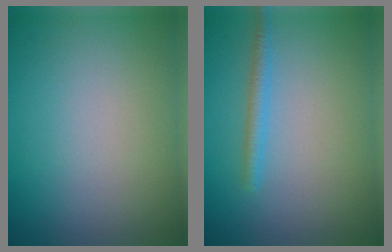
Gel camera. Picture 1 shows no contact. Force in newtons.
{"total": 1.6, "press": 1.6, "slide": 0.0}